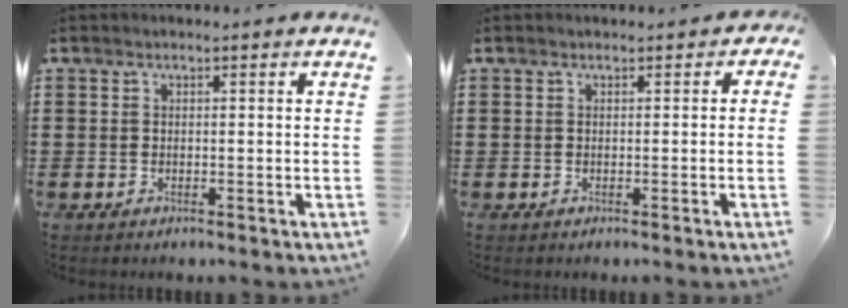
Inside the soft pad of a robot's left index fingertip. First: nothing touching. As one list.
[{"total": 1.1, "force": [-0.3, 1.1, 0.2], "torque": [-0.006, 0.005, -0.008]}]